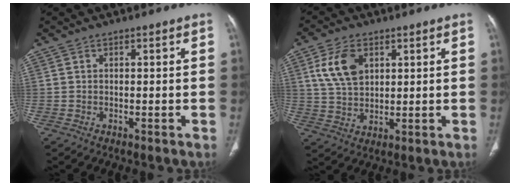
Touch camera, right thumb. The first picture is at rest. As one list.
[{"total": 8.8, "force": [3.4, 5.5, 5.9], "torque": [-0.104, -0.010, 0.071]}]